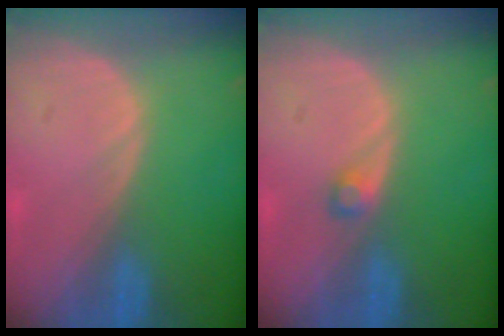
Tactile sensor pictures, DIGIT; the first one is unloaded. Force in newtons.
{"total": 1.5, "press": 1.4, "slide": 0.2}